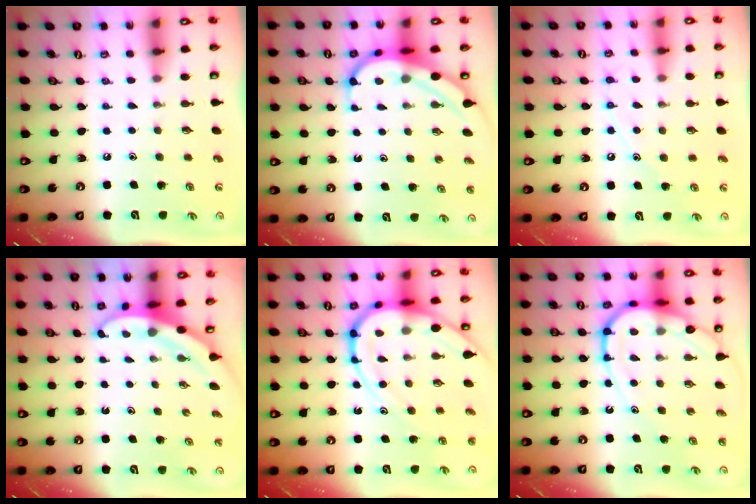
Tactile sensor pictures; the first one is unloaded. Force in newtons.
{"total": 6.5, "press": 6.4, "slide": 0.7}
{"total": 7.8, "press": 7.8, "slide": 0.8}
{"total": 3.4, "press": 3.4, "slide": 0.1}
{"total": 14.1, "press": 14.1, "slide": 1.2}
{"total": 14.4, "press": 14.4, "slide": 1.5}